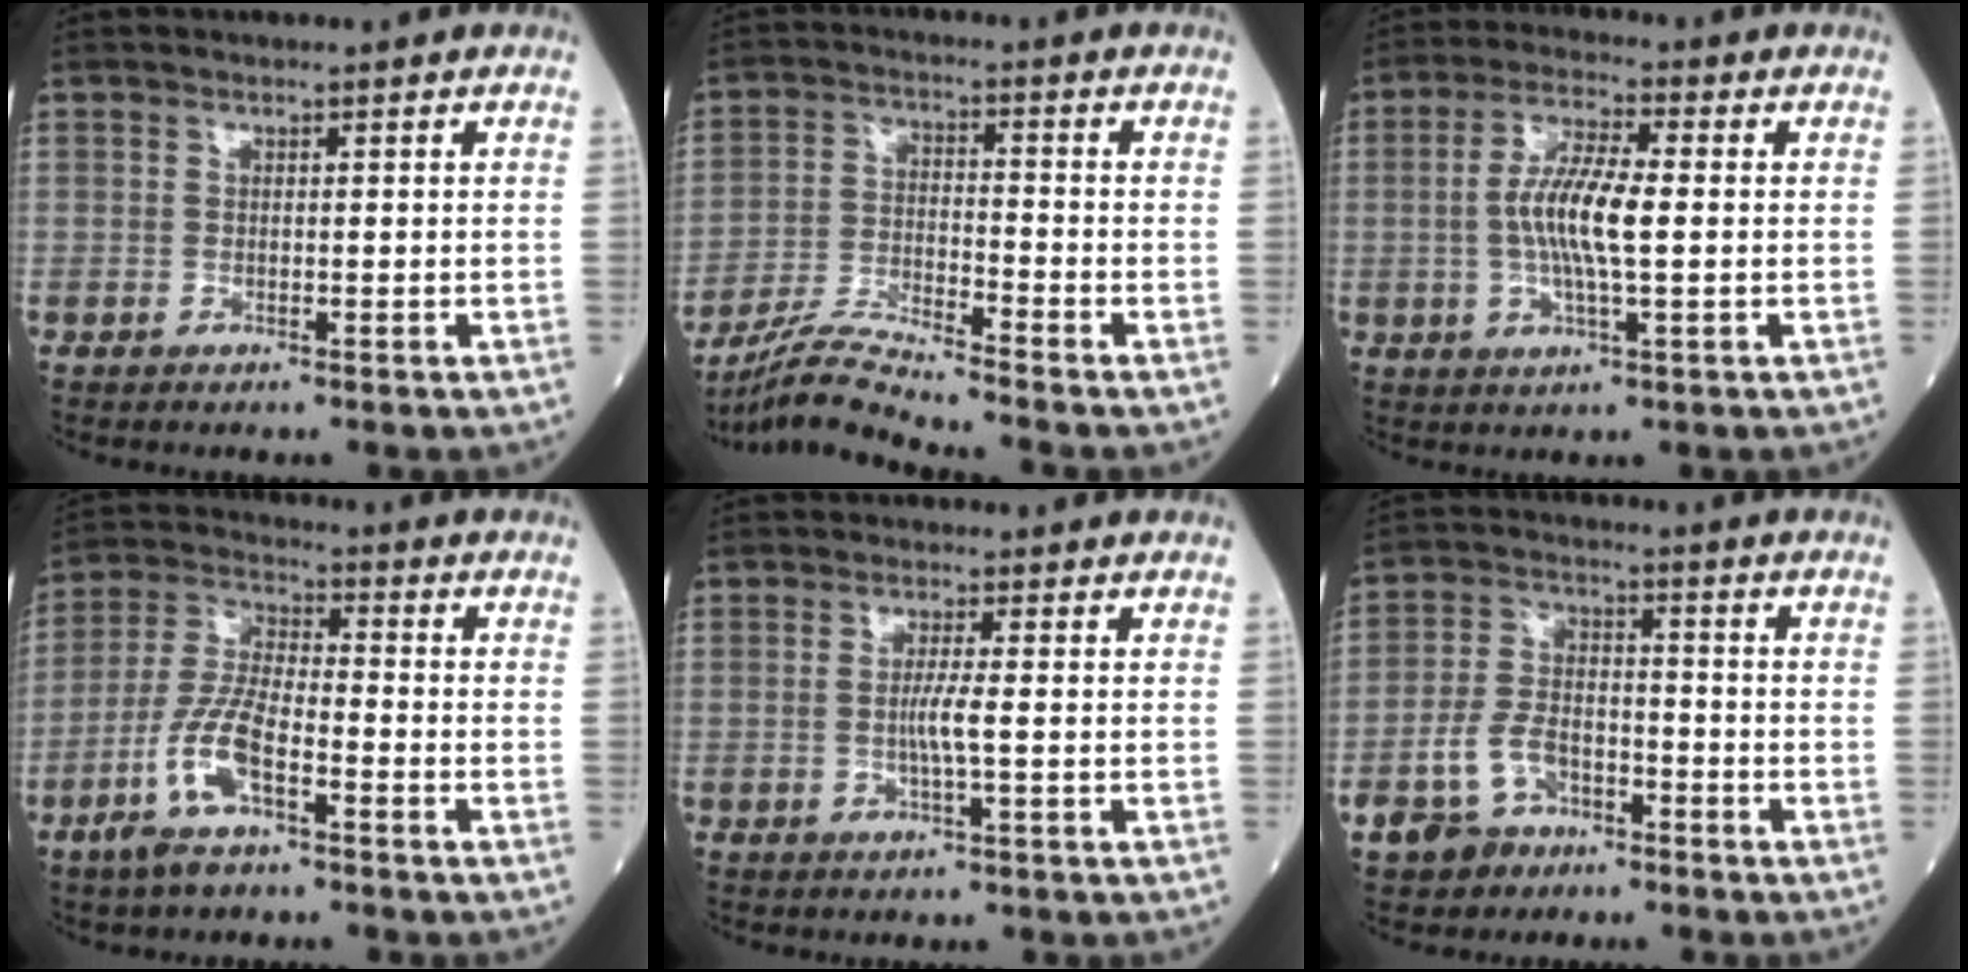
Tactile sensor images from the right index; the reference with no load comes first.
{"total": 8.2, "force": [-7.6, -2.1, 2.2], "torque": [-0.052, -0.020, -0.143]}
{"total": 8.8, "force": [-0.2, 1.4, 8.7], "torque": [-0.173, 0.001, -0.008]}
{"total": 9.1, "force": [-4.6, 2.5, 7.5], "torque": [-0.170, -0.003, -0.094]}
{"total": 3.0, "force": [-0.4, -0.3, 2.9], "torque": [-0.057, -0.003, -0.007]}
{"total": 8.0, "force": [-4.6, 5.1, 4.1], "torque": [-0.102, 0.009, -0.080]}